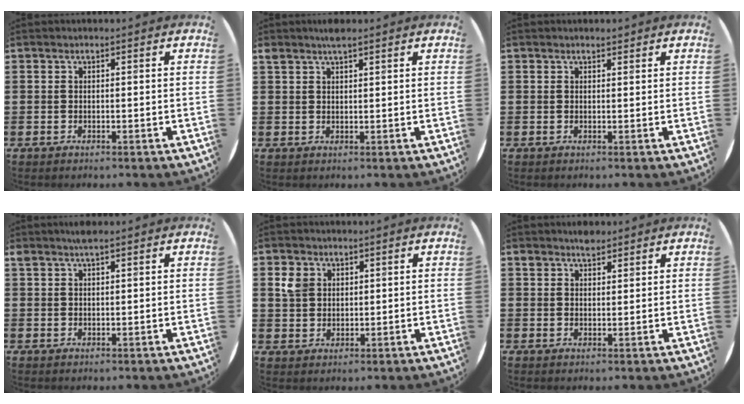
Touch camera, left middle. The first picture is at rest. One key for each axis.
{"total": 2.0, "fx": 1.8, "fy": 0.4, "fz": 0.9, "tx": -0.020, "ty": 0.004, "tz": 0.031}
{"total": 0.7, "fx": 0.7, "fy": 0.1, "fz": 0.0, "tx": 0.000, "ty": 0.003, "tz": 0.014}
{"total": 1.9, "fx": 1.7, "fy": 0.2, "fz": 0.9, "tx": -0.018, "ty": 0.003, "tz": 0.030}
{"total": 3.1, "fx": 1.7, "fy": 2.4, "fz": 0.9, "tx": -0.018, "ty": 0.003, "tz": 0.031}
{"total": 2.3, "fx": 2.1, "fy": 0.8, "fz": 0.4, "tx": -0.002, "ty": 0.001, "tz": 0.039}